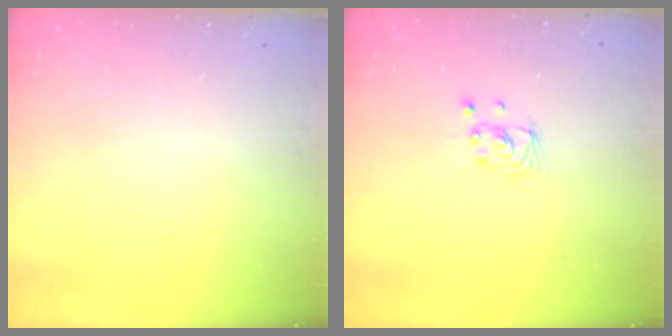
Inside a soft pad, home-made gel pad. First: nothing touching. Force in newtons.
{"total": 2.4, "press": 2.4, "slide": 0.2}